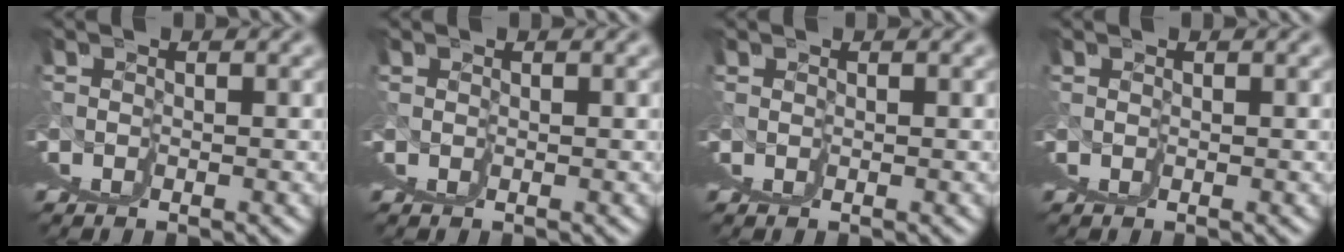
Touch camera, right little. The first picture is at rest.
{"total": 0.0}
{"total": 0.0}
{"total": 0.0}